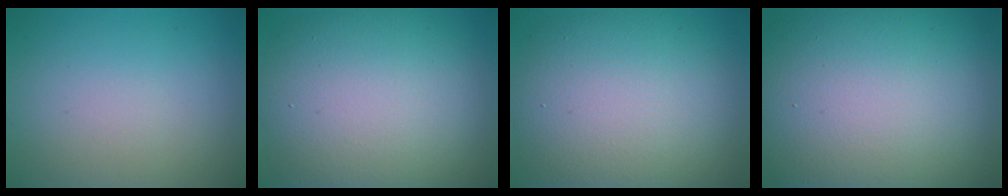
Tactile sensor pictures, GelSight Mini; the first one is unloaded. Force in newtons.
{"total": 13.0, "press": 13.0, "slide": 0.6}
{"total": 12.8, "press": 12.8, "slide": 0.7}
{"total": 18.7, "press": 18.7, "slide": 0.8}